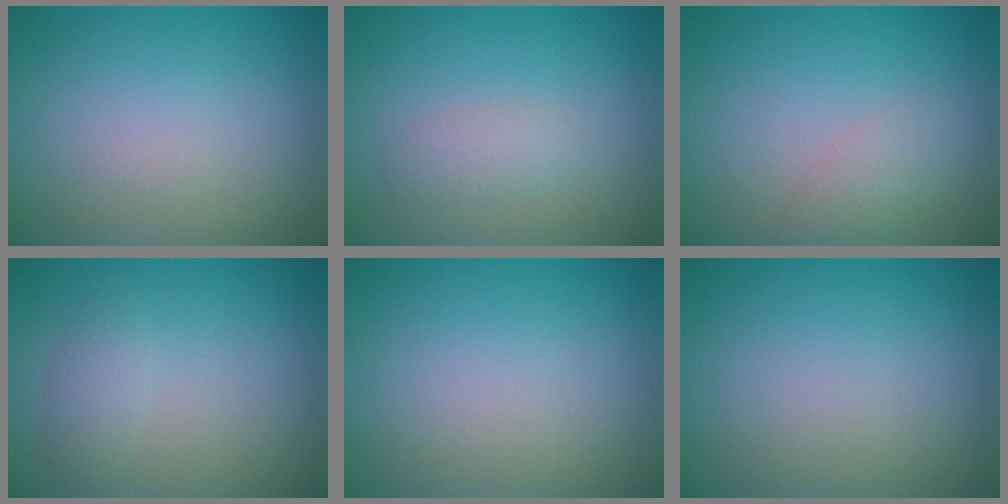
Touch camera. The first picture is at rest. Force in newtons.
{"total": 1.7, "press": 1.7, "slide": 0.2}
{"total": 2.0, "press": 2.0, "slide": 0.1}
{"total": 1.5, "press": 1.5, "slide": 0.1}
{"total": 0.0}
{"total": 0.0}